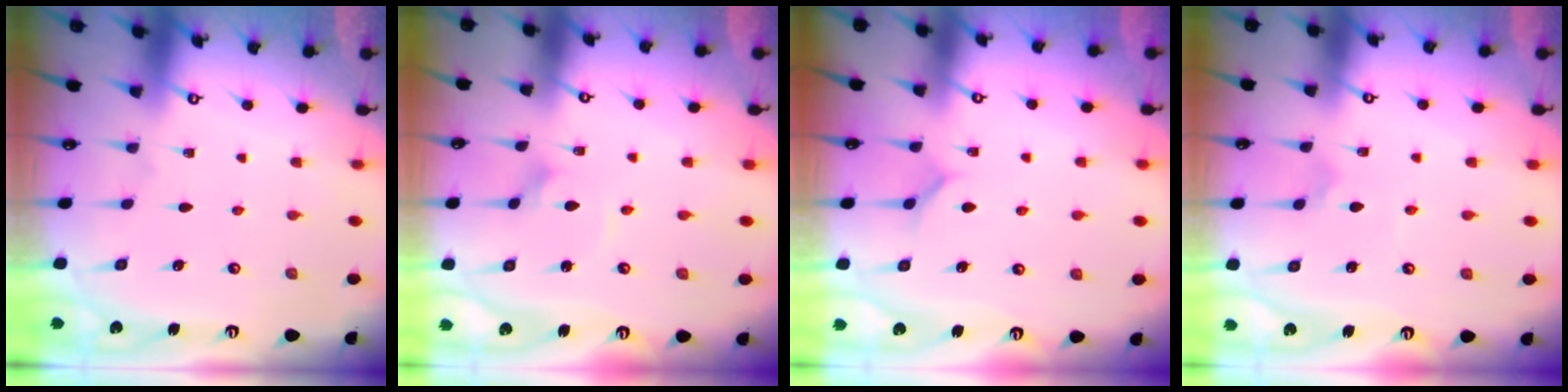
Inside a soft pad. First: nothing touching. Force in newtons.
{"total": 1.5, "press": 1.5, "slide": 0.1}
{"total": 4.4, "press": 4.4, "slide": 0.5}
{"total": 2.8, "press": 2.8, "slide": 0.4}